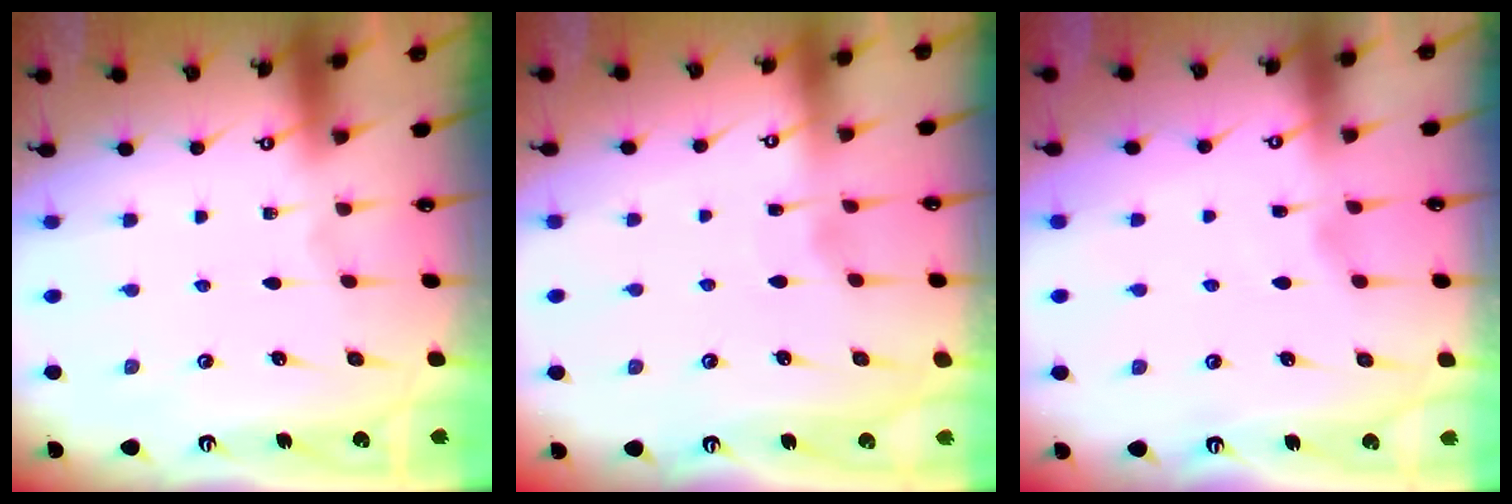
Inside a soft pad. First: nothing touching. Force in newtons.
{"total": 2.4, "press": 2.4, "slide": 0.4}
{"total": 2.1, "press": 2.1, "slide": 0.3}